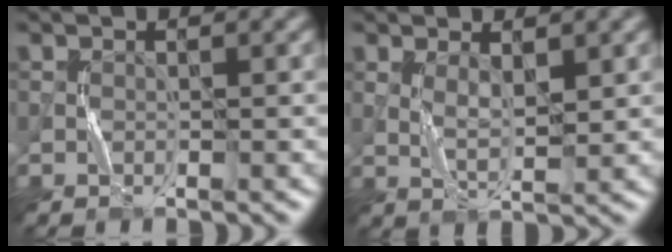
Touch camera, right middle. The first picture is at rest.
{"total": 2.3, "force": [1.0, 0.7, 2.0], "torque": [-0.041, -0.007, 0.022]}